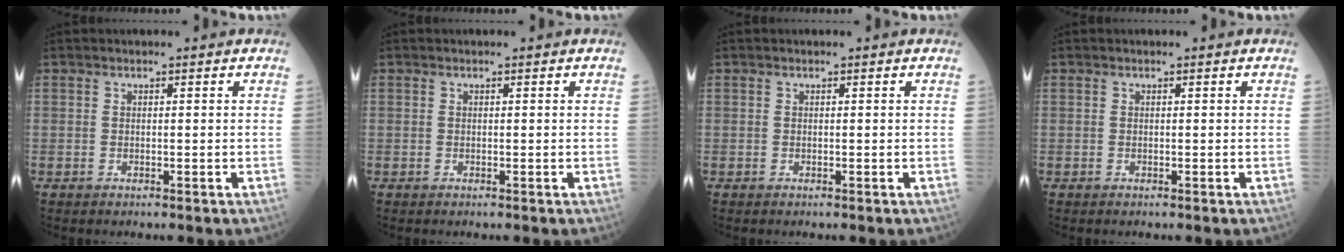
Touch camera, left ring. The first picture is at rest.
{"total": 0.0}
{"total": 0.0}
{"total": 0.0}